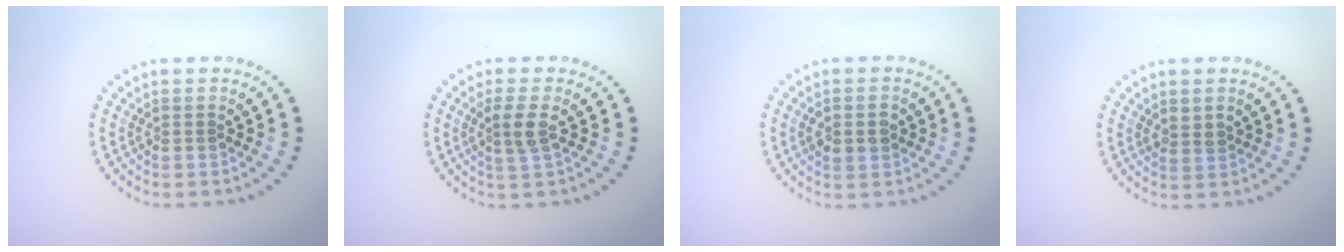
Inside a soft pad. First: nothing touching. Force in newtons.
{"total": 2.2, "press": 1.9, "slide": 1.0}
{"total": 1.9, "press": 1.9, "slide": 0.0}
{"total": 1.1, "press": 1.0, "slide": 0.4}